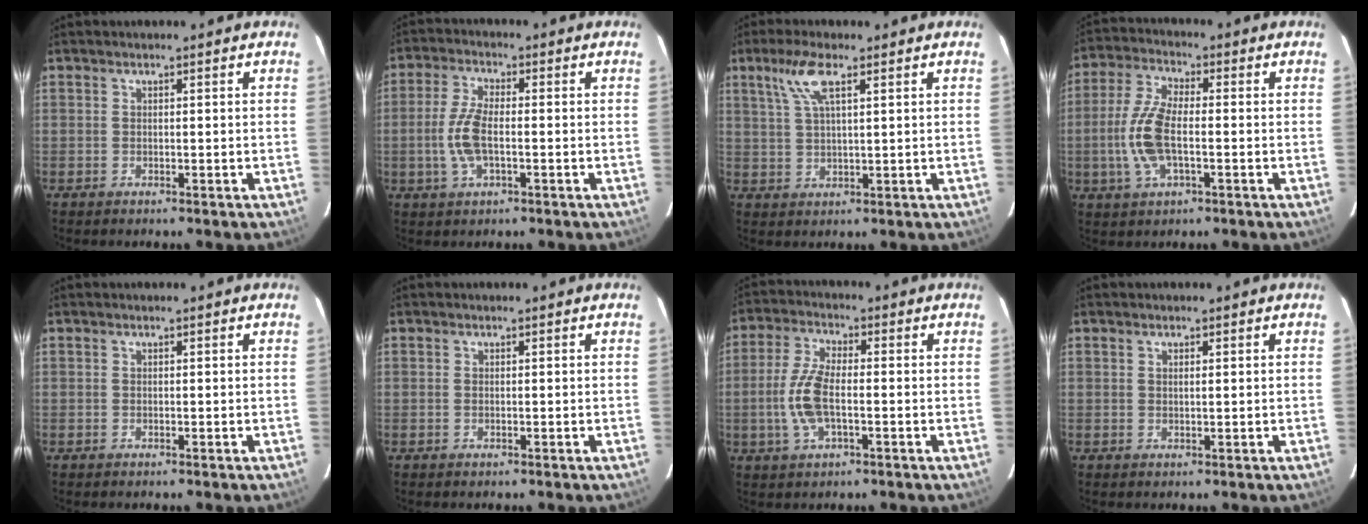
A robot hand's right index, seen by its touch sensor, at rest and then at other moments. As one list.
[{"total": 7.2, "force": [-1.3, 3.0, 6.4], "torque": [-0.140, 0.001, -0.026]}, {"total": 6.2, "force": [3.2, 1.5, 5.1], "torque": [-0.106, 0.008, 0.066]}, {"total": 10.2, "force": [-1.8, 4.3, 9.0], "torque": [-0.201, 0.005, -0.038]}, {"total": 0.0}, {"total": 0.0}, {"total": 8.5, "force": [-1.6, 3.5, 7.5], "torque": [-0.166, 0.004, -0.033]}, {"total": 0.7, "force": [0.4, 0.1, 0.6], "torque": [-0.013, 0.001, 0.008]}]